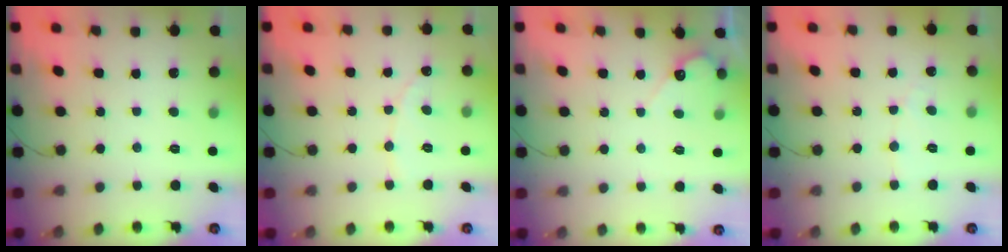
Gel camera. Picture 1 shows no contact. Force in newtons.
{"total": 1.9, "press": 1.9, "slide": 0.1}
{"total": 3.7, "press": 3.7, "slide": 0.2}
{"total": 3.3, "press": 3.3, "slide": 0.4}